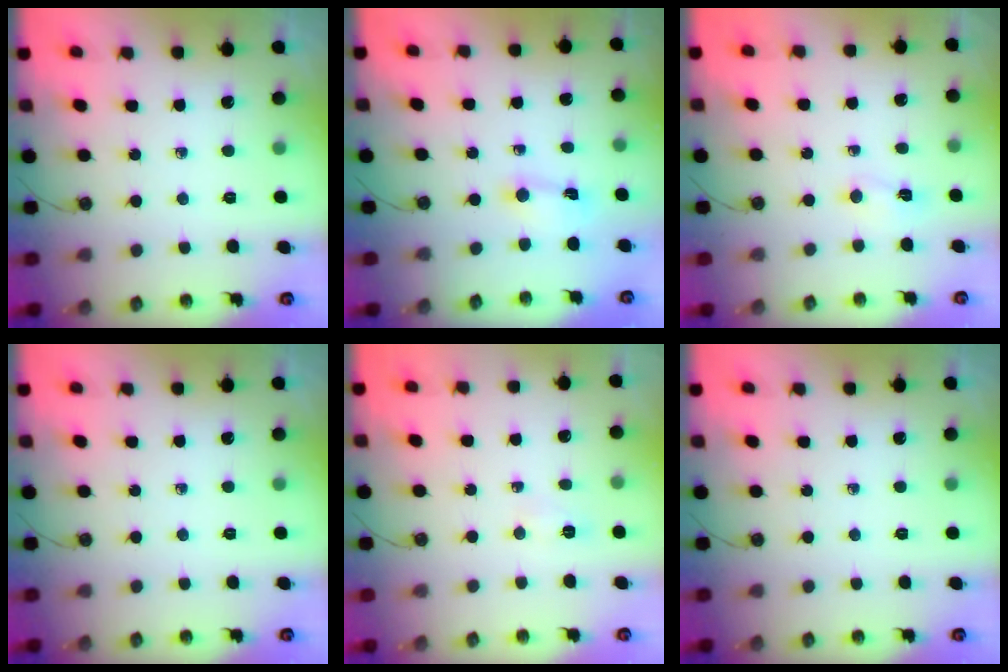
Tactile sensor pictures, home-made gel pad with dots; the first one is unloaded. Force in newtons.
{"total": 1.5, "press": 1.5, "slide": 0.1}
{"total": 2.7, "press": 2.7, "slide": 0.5}
{"total": 0.0}
{"total": 2.8, "press": 2.5, "slide": 1.2}
{"total": 0.0}